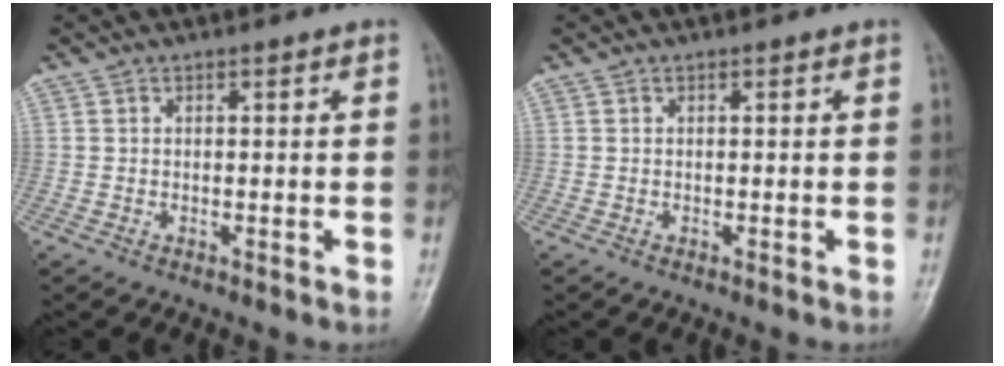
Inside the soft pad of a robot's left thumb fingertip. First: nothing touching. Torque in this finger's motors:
{"motor_torque": [0.01, 0.00, -0.07, -0.08, 0.00]}